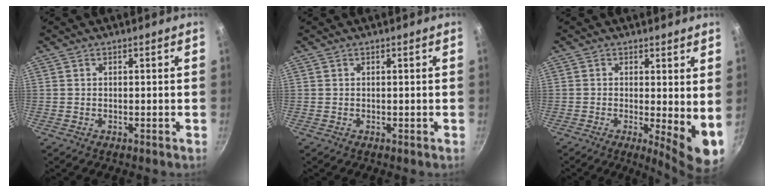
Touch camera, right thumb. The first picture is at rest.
{"total": 0.0}
{"total": 8.1, "force": [-0.2, 2.4, 7.8], "torque": [-0.097, -0.021, 0.000]}